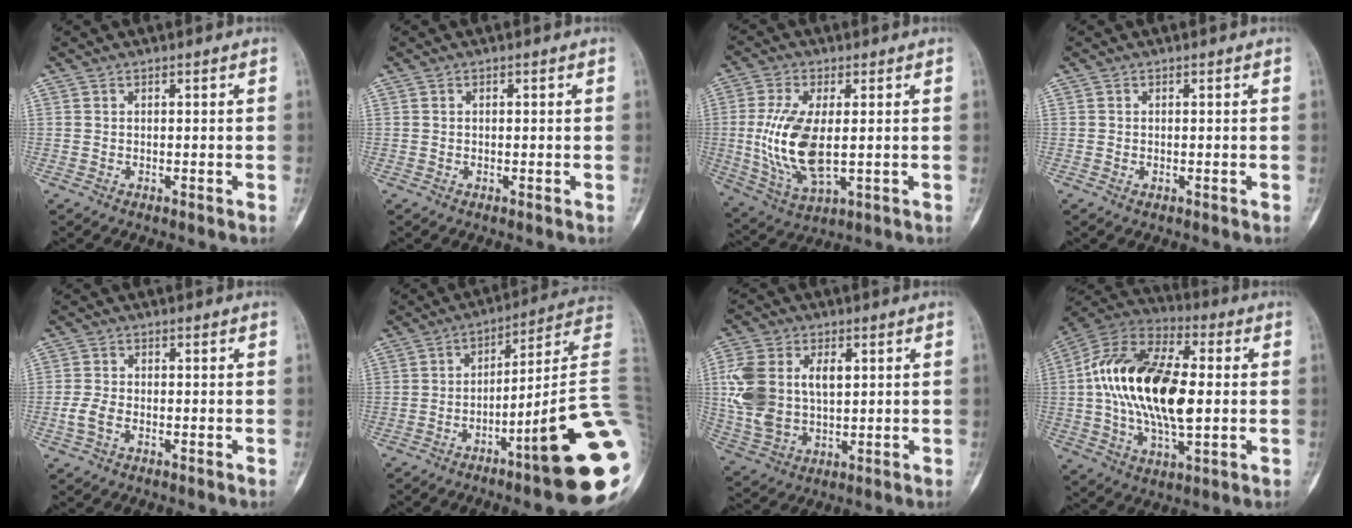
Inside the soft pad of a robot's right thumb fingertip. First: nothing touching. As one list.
[{"total": 0.0}, {"total": 13.1, "force": [-0.3, 5.5, 11.9], "torque": [-0.254, -0.012, 0.004]}, {"total": 0.6, "force": [-0.1, 0.5, 0.4], "torque": [-0.007, 0.000, -0.001]}, {"total": 3.1, "force": [-1.1, 1.7, 2.3], "torque": [-0.057, 0.008, -0.024]}, {"total": 21.2, "force": [-6.2, 1.4, 20.2], "torque": [-0.217, 0.039, -0.092]}, {"total": 14.0, "force": [2.3, 8.9, 10.6], "torque": [-0.214, 0.004, 0.049]}, {"total": 23.7, "force": [0.7, 12.2, 20.3], "torque": [-0.378, 0.013, 0.007]}]